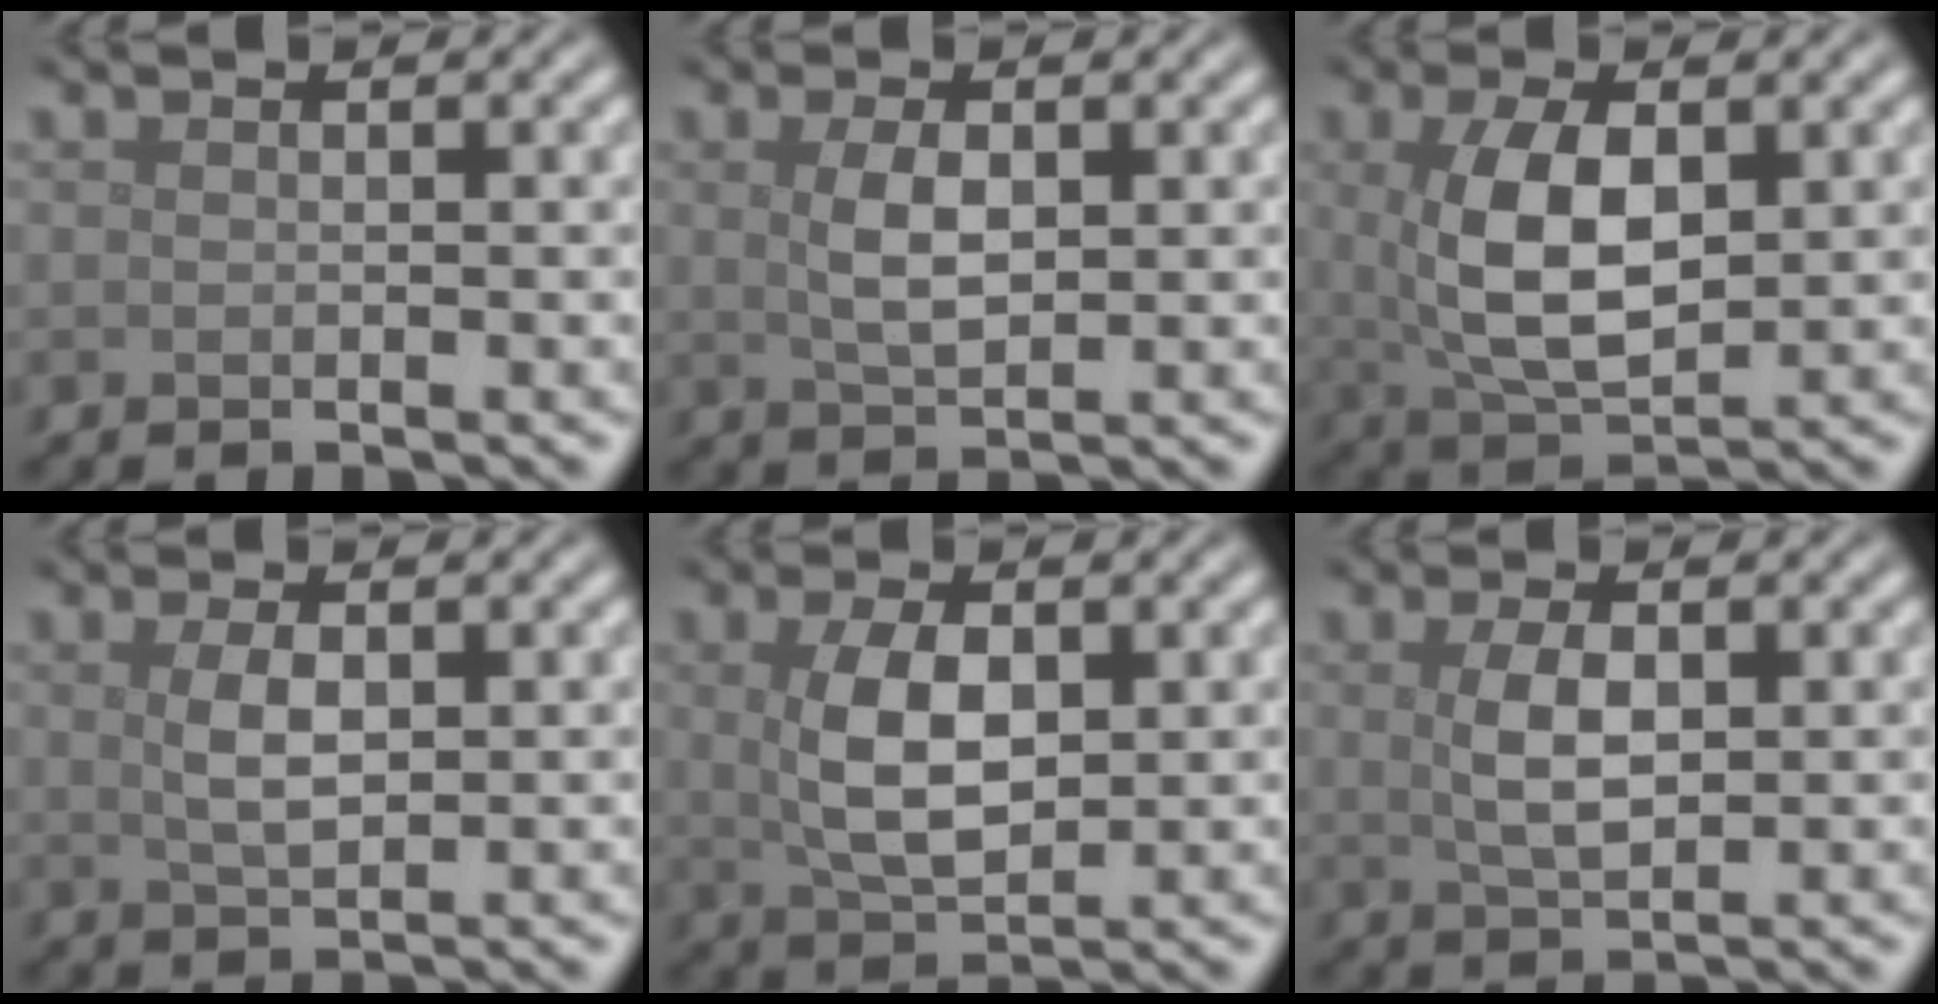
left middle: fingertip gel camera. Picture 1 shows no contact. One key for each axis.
{"total": 2.8, "fx": 0.6, "fy": 1.3, "fz": 2.4, "tx": -0.057, "ty": -0.001, "tz": 0.015}
{"total": 6.6, "fx": 0.9, "fy": 3.1, "fz": 5.8, "tx": -0.123, "ty": -0.002, "tz": 0.023}
{"total": 2.5, "fx": 0.5, "fy": 1.1, "fz": 2.2, "tx": -0.052, "ty": -0.001, "tz": 0.014}
{"total": 4.8, "fx": 0.7, "fy": 2.4, "fz": 4.1, "tx": -0.089, "ty": 0.000, "tz": 0.018}
{"total": 3.2, "fx": 0.6, "fy": 1.5, "fz": 2.8, "tx": -0.065, "ty": -0.002, "tz": 0.014}